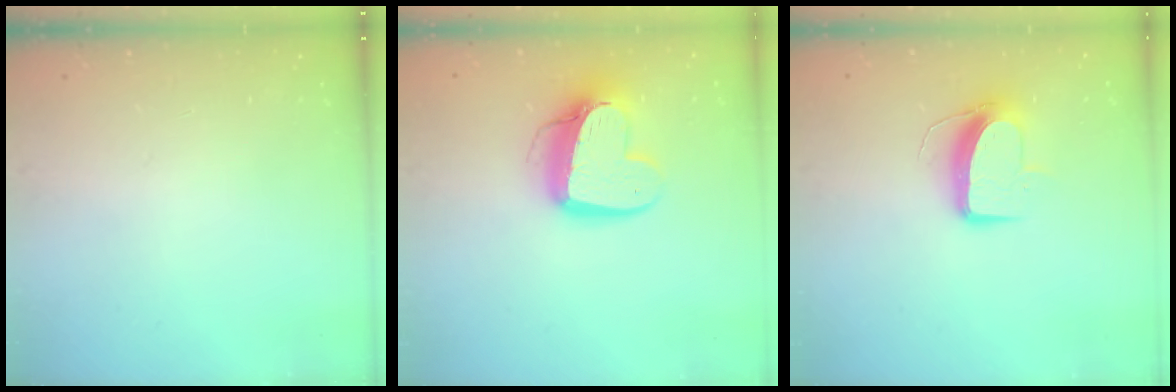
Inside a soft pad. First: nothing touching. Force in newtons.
{"total": 13.7, "press": 13.7, "slide": 1.3}
{"total": 10.1, "press": 10.1, "slide": 0.2}